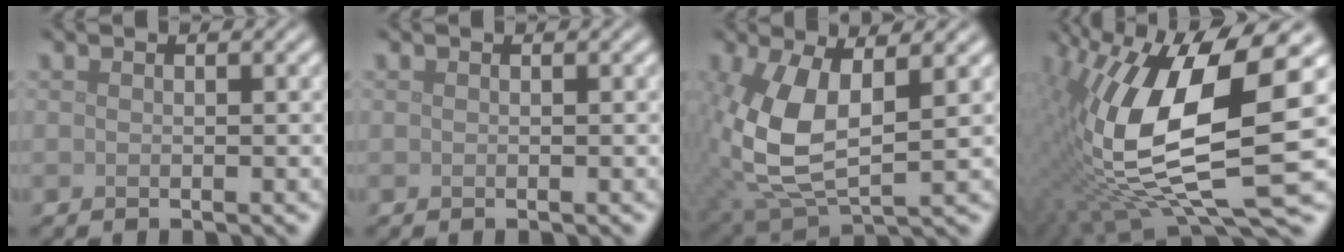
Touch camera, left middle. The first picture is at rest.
{"total": 0.0}
{"total": 8.5, "force": [0.6, 4.1, 7.4], "torque": [-0.175, -0.004, 0.015]}
{"total": 14.5, "force": [0.5, 5.1, 13.6], "torque": [-0.284, -0.014, 0.013]}